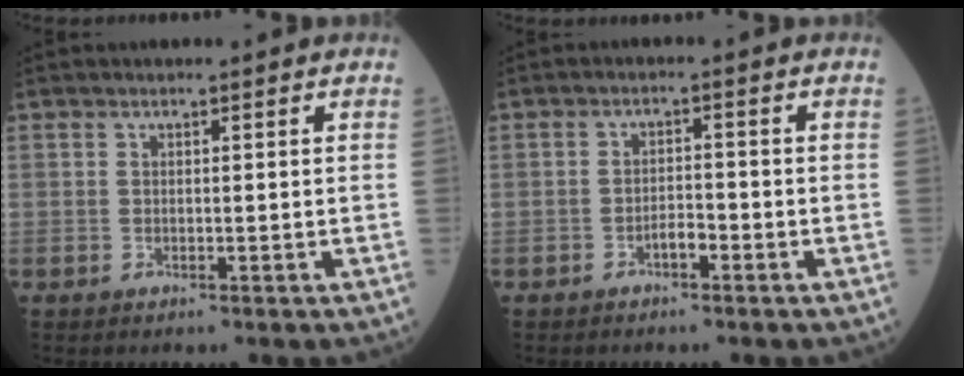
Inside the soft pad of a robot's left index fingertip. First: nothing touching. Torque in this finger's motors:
{"motor_torque": [0.47, 0.16, 0.04, 0.01]}